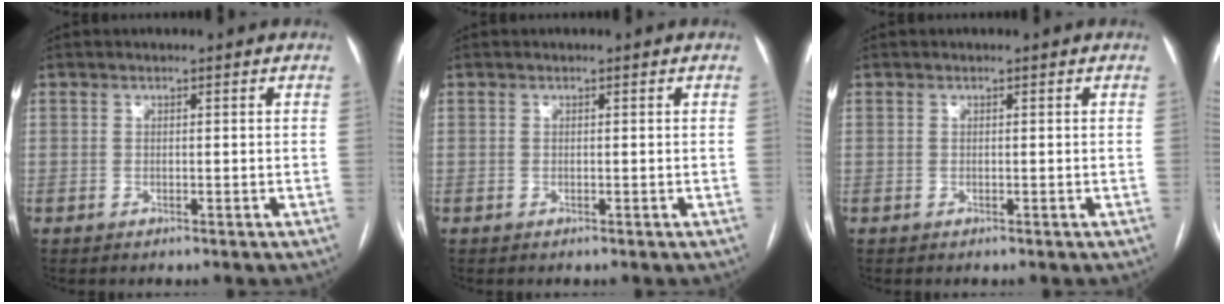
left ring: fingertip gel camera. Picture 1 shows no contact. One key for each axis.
{"total": 0.0}
{"total": 0.0}